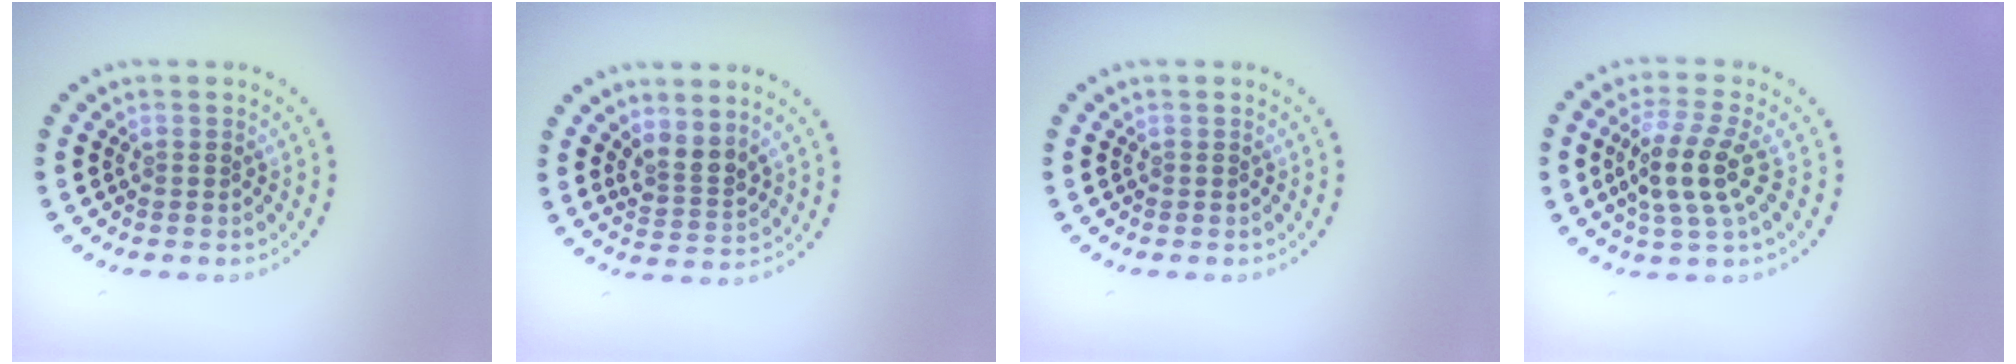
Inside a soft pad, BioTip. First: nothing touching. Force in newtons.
{"total": 2.5, "press": 1.8, "slide": 1.7}
{"total": 0.0}
{"total": 4.0, "press": 3.6, "slide": 1.9}